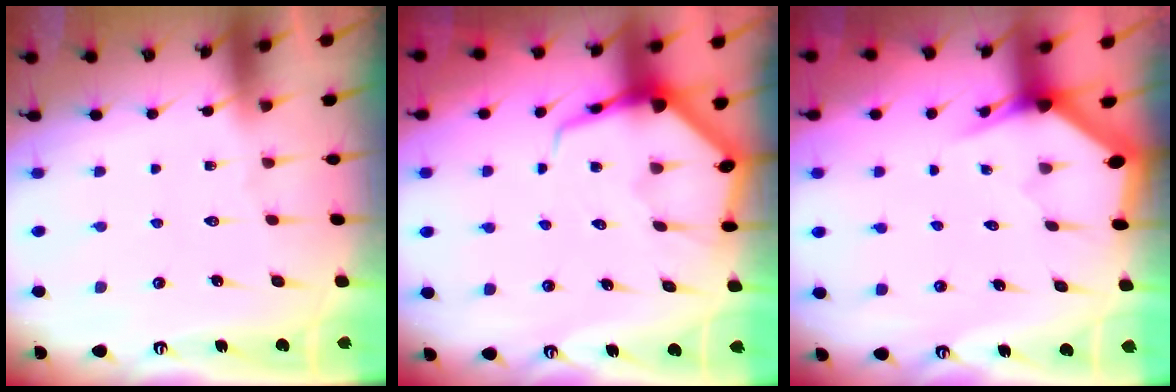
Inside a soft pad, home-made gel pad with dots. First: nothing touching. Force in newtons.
{"total": 8.6, "press": 8.5, "slide": 0.9}
{"total": 3.0, "press": 3.0, "slide": 0.0}